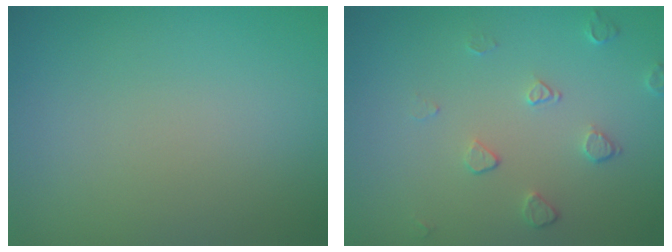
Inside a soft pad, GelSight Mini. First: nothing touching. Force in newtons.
{"total": 1.6, "press": 1.1, "slide": 1.2}